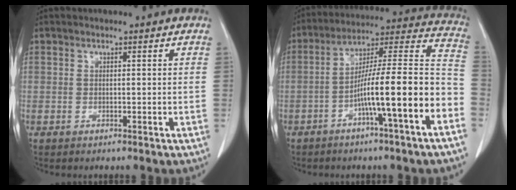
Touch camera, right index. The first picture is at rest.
{"total": 17.0, "force": [-6.2, 0.0, 15.8], "torque": [-0.238, 0.020, -0.103]}